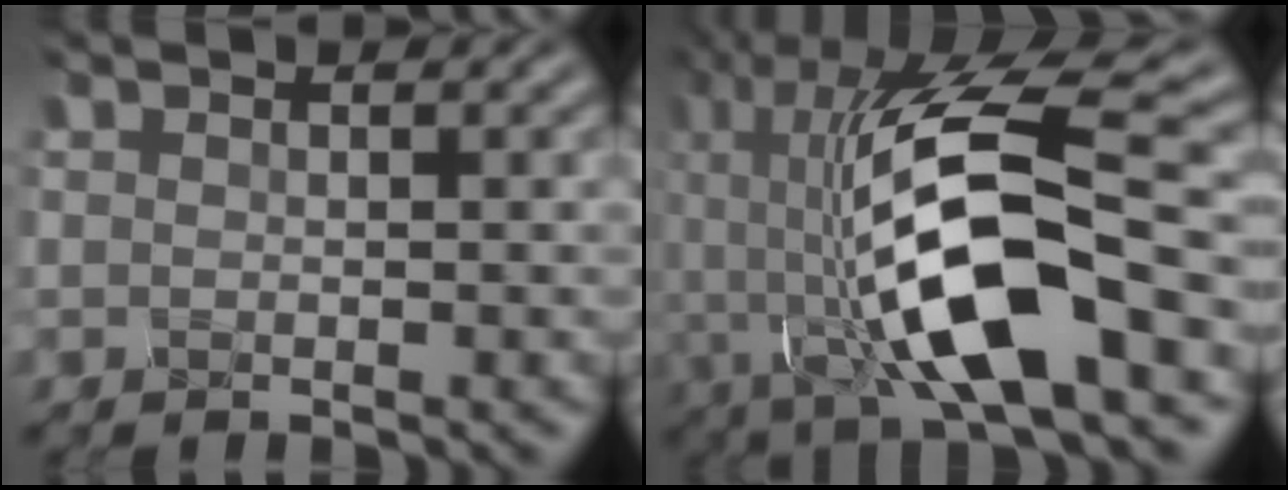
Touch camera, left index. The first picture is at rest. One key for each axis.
{"total": 13.6, "fx": -3.0, "fy": 4.5, "fz": 12.5, "tx": -0.232, "ty": 0.006, "tz": -0.071}